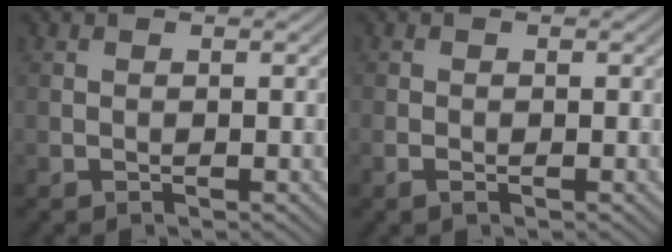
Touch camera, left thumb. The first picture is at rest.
{"total": 1.0, "force": [-0.5, 0.5, 0.7], "torque": [-0.017, 0.000, -0.010]}